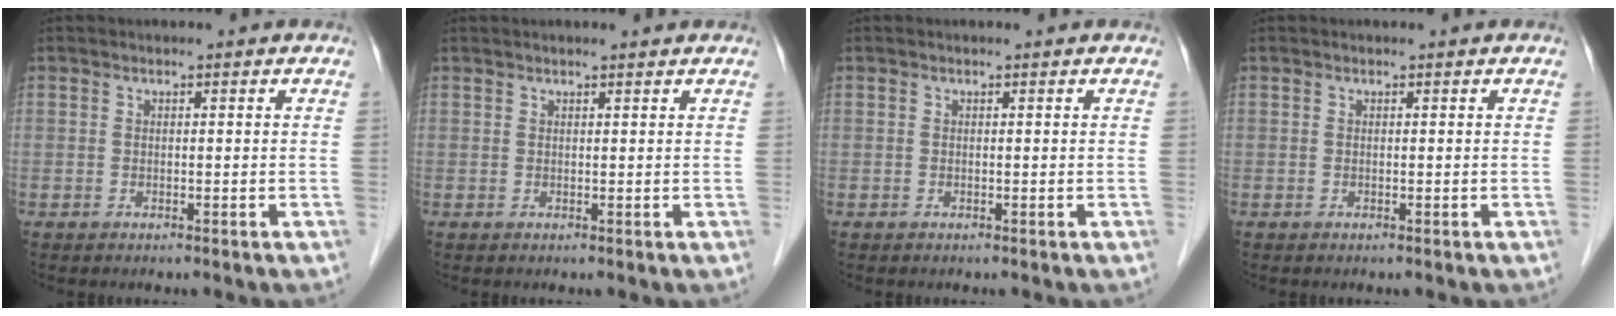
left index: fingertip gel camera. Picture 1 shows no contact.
{"total": 1.7, "force": [1.6, -0.2, 0.6], "torque": [-0.009, 0.009, 0.026]}
{"total": 0.0}
{"total": 0.0}